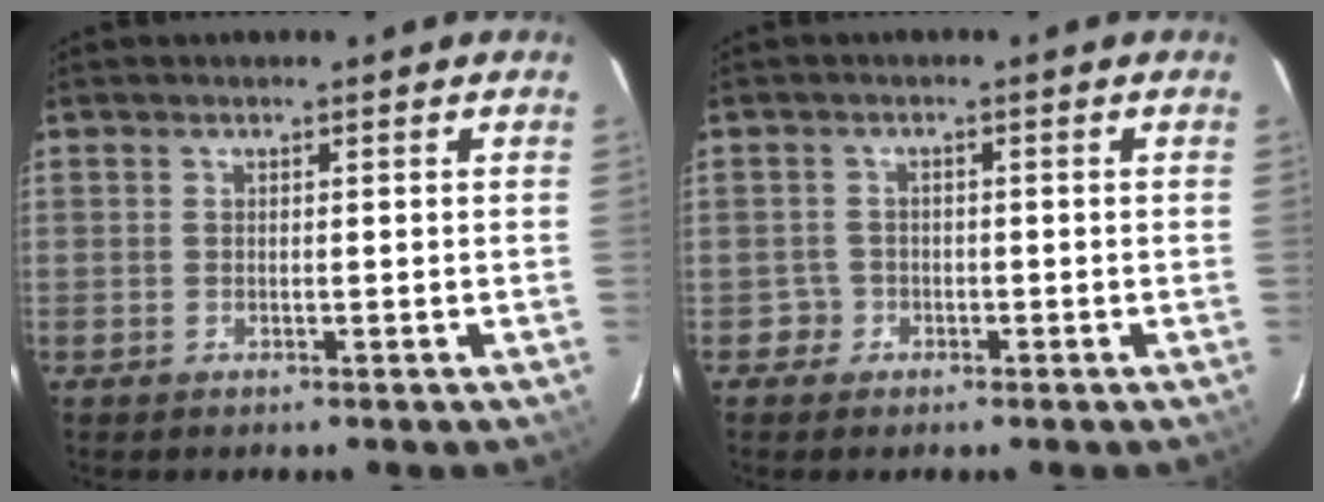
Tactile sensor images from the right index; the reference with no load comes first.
{"total": 2.3, "force": [-0.9, 2.0, -0.5], "torque": [0.012, 0.017, -0.014]}